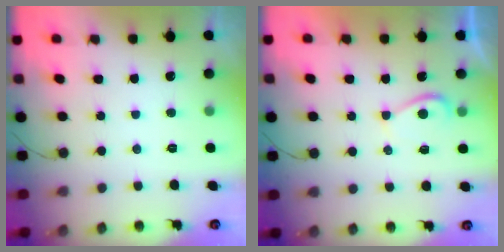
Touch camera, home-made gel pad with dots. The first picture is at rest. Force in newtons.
{"total": 2.3, "press": 2.3, "slide": 0.5}